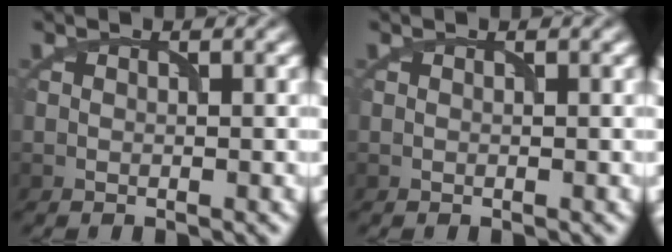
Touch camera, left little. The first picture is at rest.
{"total": 0.0}